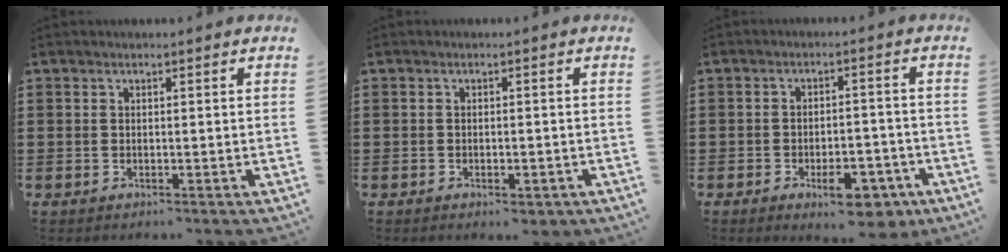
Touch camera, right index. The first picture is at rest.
{"total": 1.3, "force": [-1.1, 0.4, 0.7], "torque": [-0.016, -0.004, -0.020]}
{"total": 7.6, "force": [-4.6, 2.8, 5.4], "torque": [-0.071, 0.008, -0.073]}